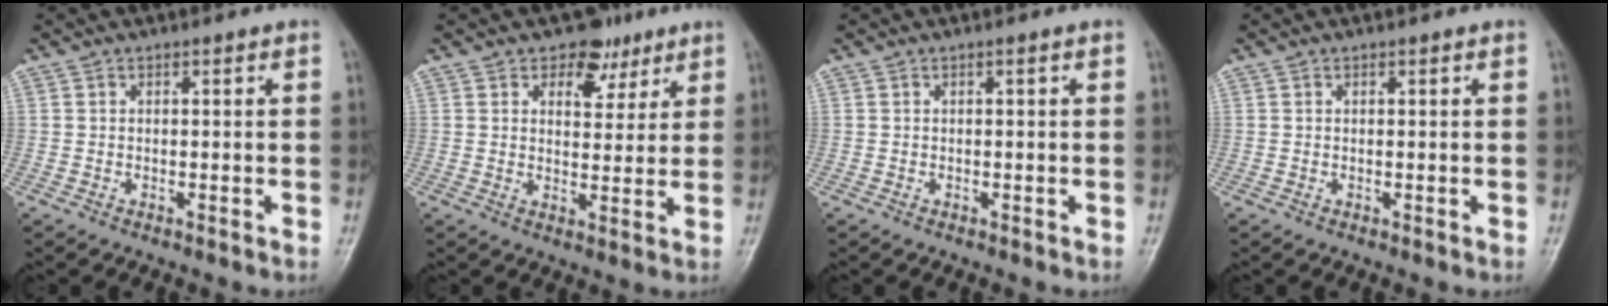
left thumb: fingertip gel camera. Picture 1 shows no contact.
{"total": 6.5, "force": [4.2, 4.3, 2.5], "torque": [0.000, -0.019, 0.060]}
{"total": 0.0}
{"total": 0.0}